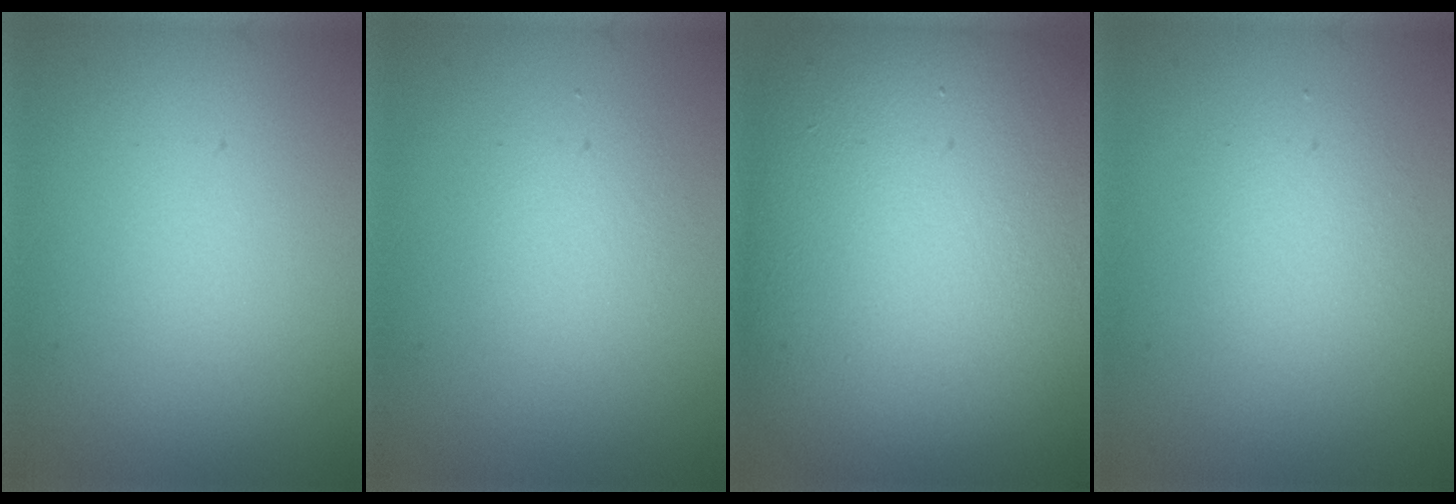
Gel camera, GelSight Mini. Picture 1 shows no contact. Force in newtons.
{"total": 2.0, "press": 2.0, "slide": 0.2}
{"total": 18.9, "press": 18.8, "slide": 0.6}
{"total": 2.0, "press": 2.0, "slide": 0.1}